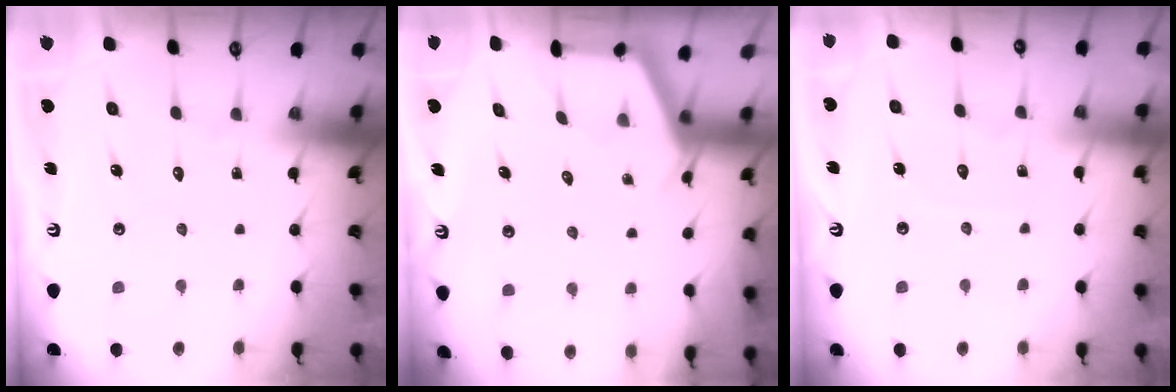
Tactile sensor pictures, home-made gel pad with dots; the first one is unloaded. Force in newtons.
{"total": 2.8, "press": 2.8, "slide": 0.3}
{"total": 3.6, "press": 3.6, "slide": 0.4}